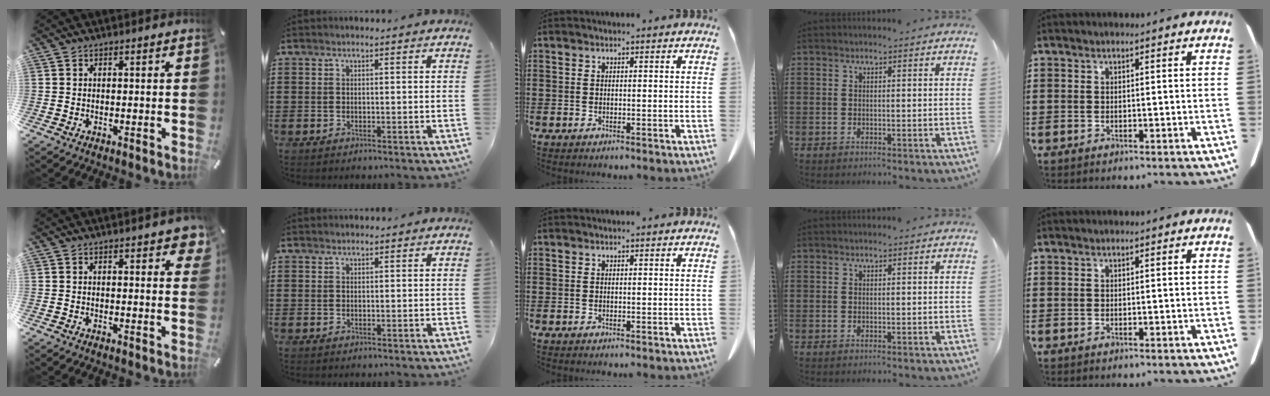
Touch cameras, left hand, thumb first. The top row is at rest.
{"thumb": {"total": 2.8, "force": [1.7, 1.2, 1.9], "torque": [-0.018, -0.006, 0.026]}, "index": {"total": 0.7, "force": [0.7, 0.2, 0.0], "torque": [-0.002, 0.000, 0.014]}}